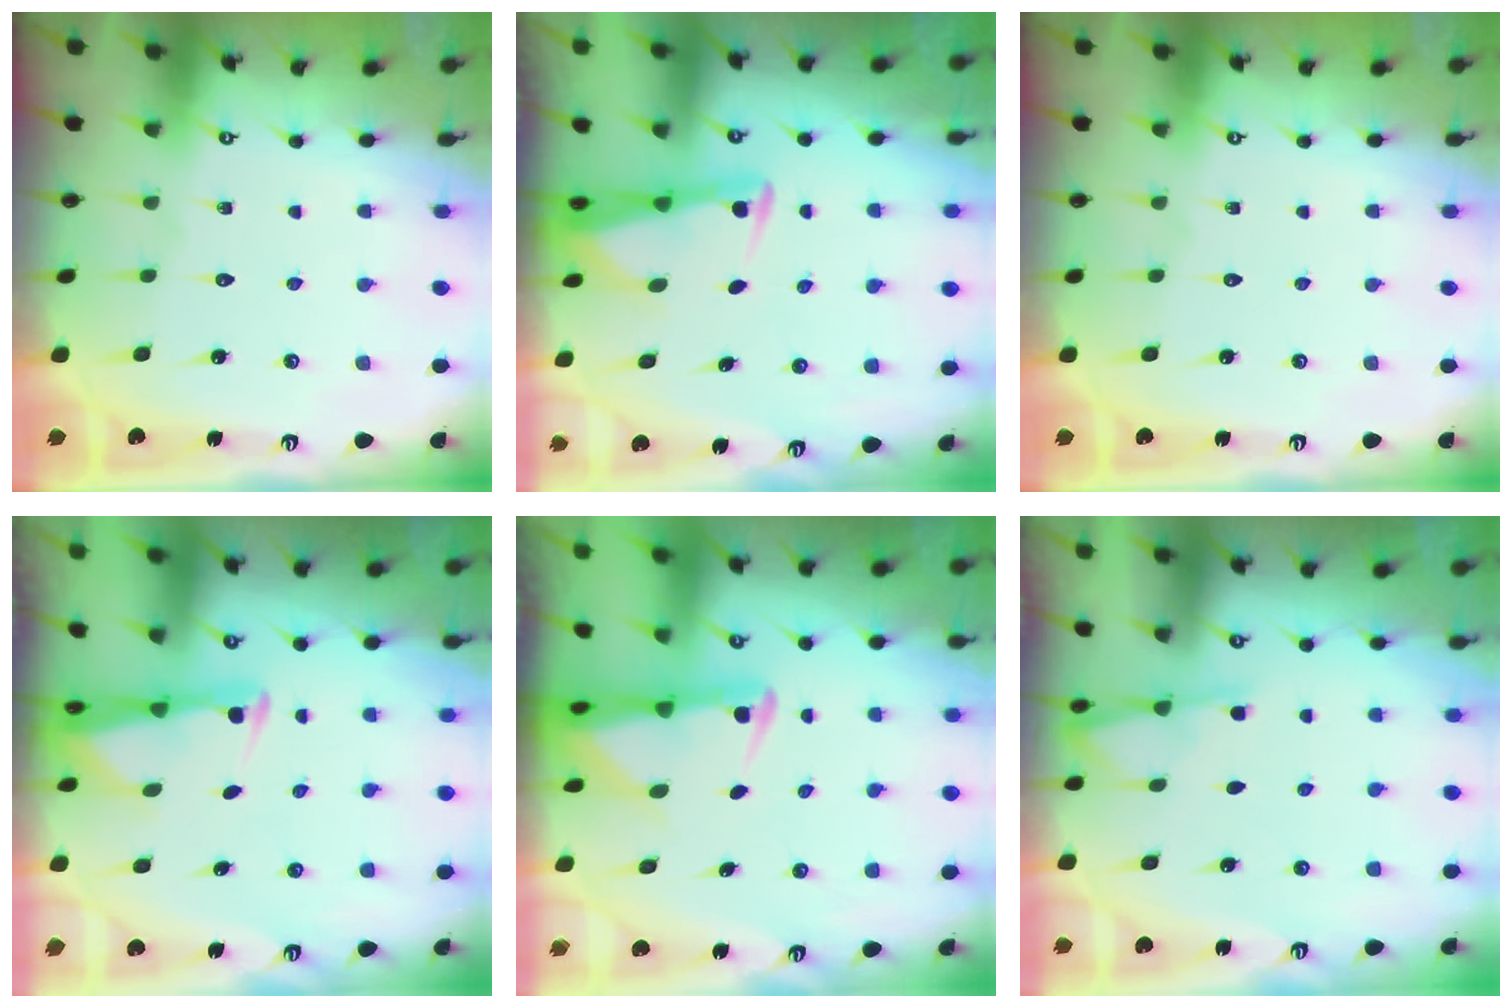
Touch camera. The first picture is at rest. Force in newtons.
{"total": 2.8, "press": 2.8, "slide": 0.5}
{"total": 0.0}
{"total": 2.6, "press": 2.6, "slide": 0.5}
{"total": 2.5, "press": 2.4, "slide": 0.5}
{"total": 2.7, "press": 2.7, "slide": 0.5}